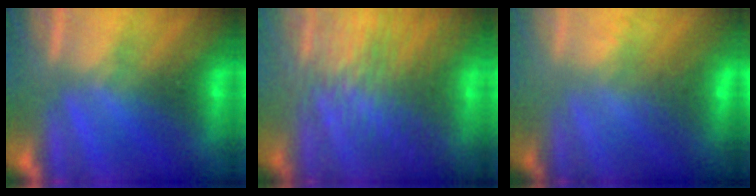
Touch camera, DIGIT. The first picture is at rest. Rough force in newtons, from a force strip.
{"total": 9.0}
{"total": 2.7}